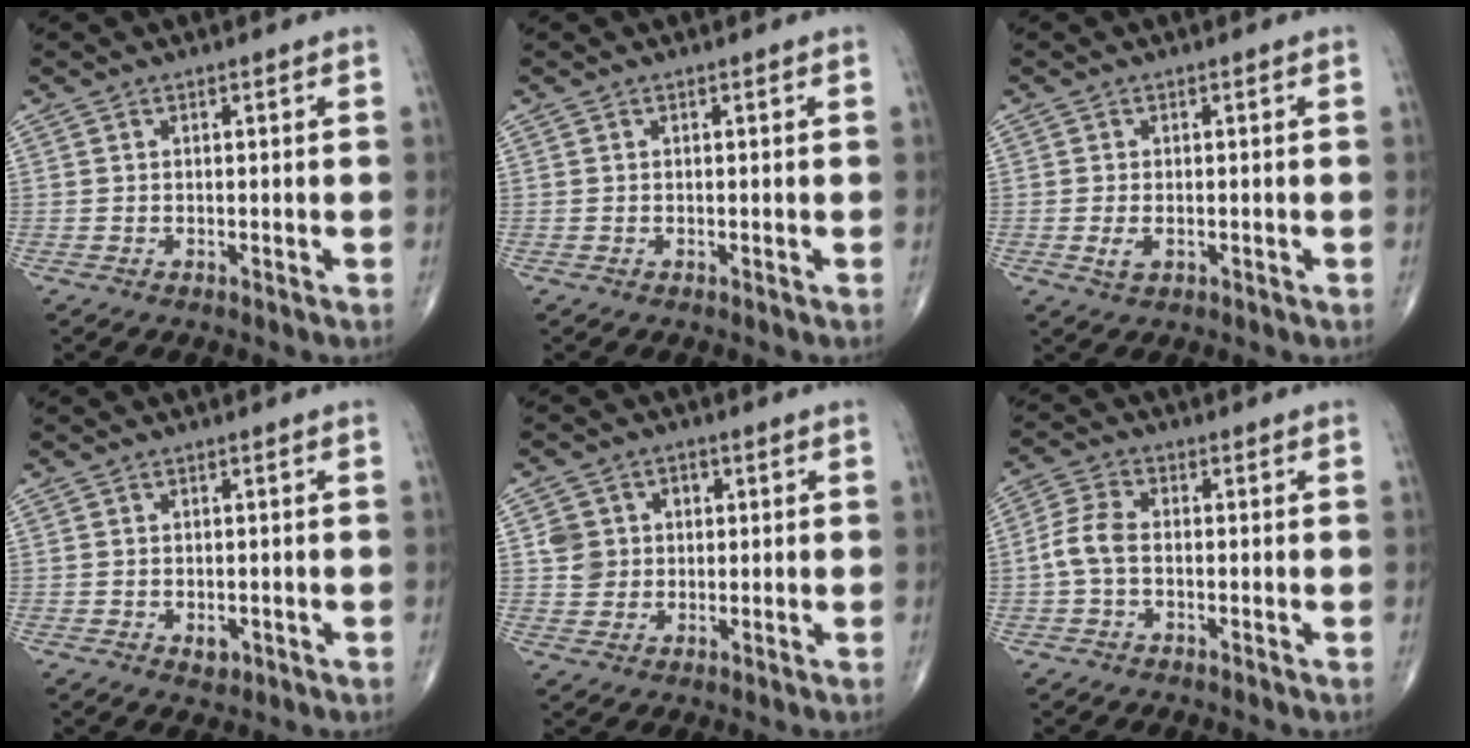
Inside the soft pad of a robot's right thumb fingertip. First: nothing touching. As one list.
[{"total": 0.0}, {"total": 2.2, "force": [-0.5, 1.3, 1.8], "torque": [-0.036, -0.003, -0.009]}, {"total": 2.0, "force": [-0.6, 1.3, 1.3], "torque": [-0.011, 0.000, -0.005]}, {"total": 5.8, "force": [1.0, 5.5, 1.8], "torque": [0.001, 0.005, 0.016]}, {"total": 5.1, "force": [-0.8, 3.0, 4.0], "torque": [-0.091, 0.015, -0.024]}]